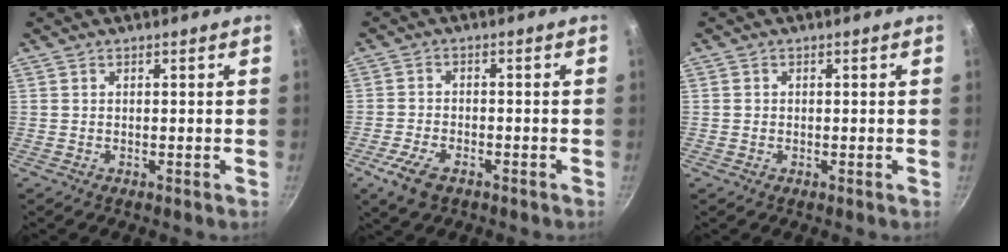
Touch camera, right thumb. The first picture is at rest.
{"total": 6.3, "force": [-3.5, 3.2, 4.2], "torque": [-0.091, 0.011, -0.067]}
{"total": 1.0, "force": [0.0, 1.0, 0.2], "torque": [-0.002, 0.003, -0.001]}